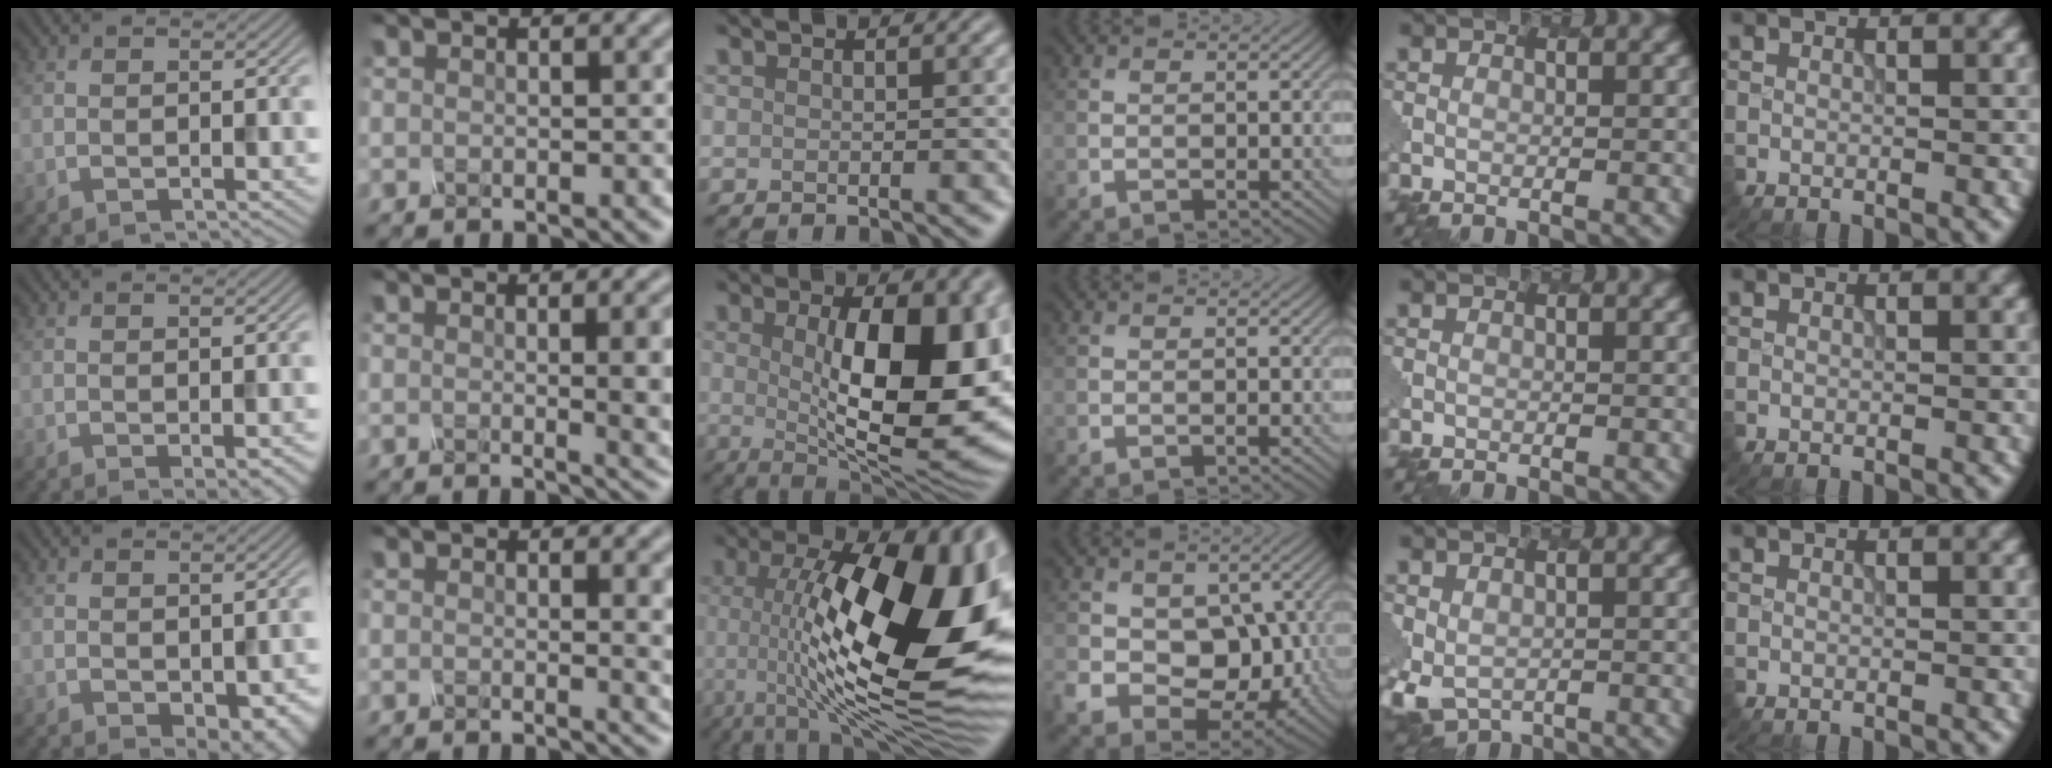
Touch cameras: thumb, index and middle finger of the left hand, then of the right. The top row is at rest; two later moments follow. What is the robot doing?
{"motion": "screw", "object": "spray bottle"}